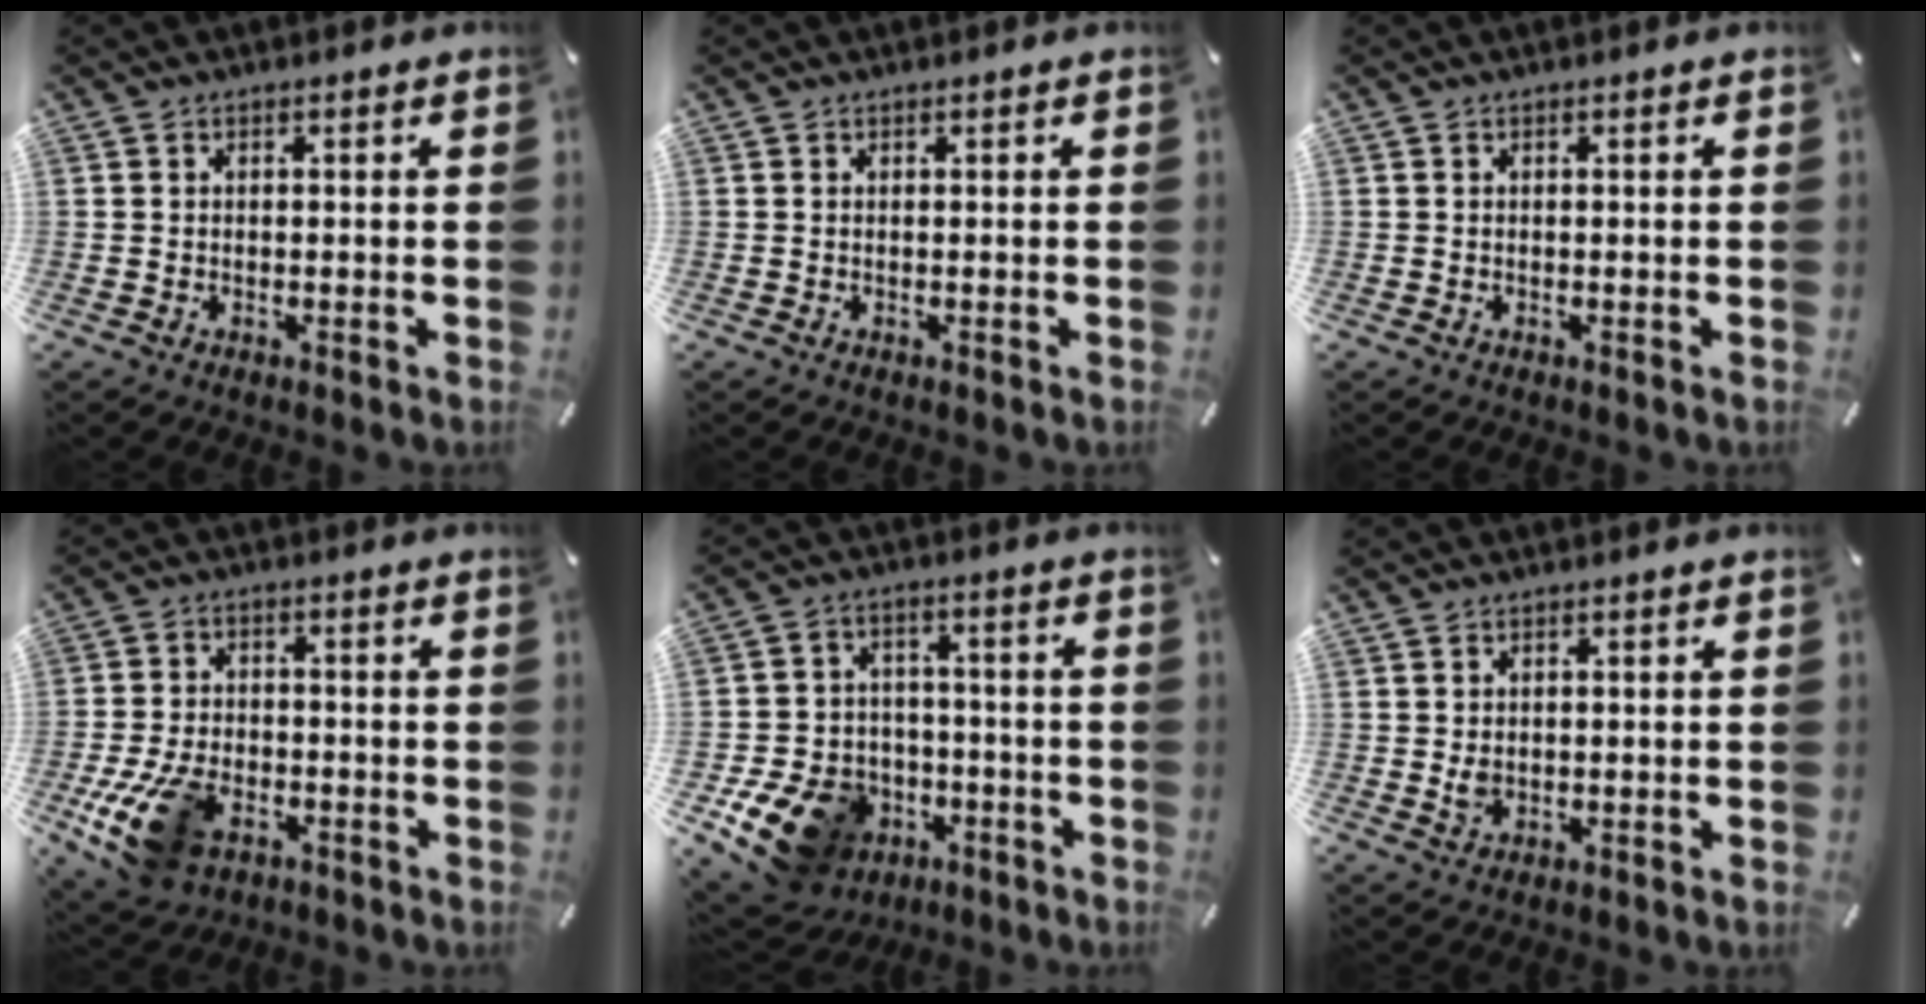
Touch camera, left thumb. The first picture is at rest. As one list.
[{"total": 0.0}, {"total": 0.0}, {"total": 13.6, "force": [-5.5, 8.6, 9.0], "torque": [-0.184, 0.016, -0.096]}, {"total": 14.1, "force": [-6.3, 11.1, 6.0], "torque": [-0.113, 0.040, -0.101]}, {"total": 2.3, "force": [0.1, 1.8, 1.4], "torque": [-0.020, 0.000, -0.001]}]